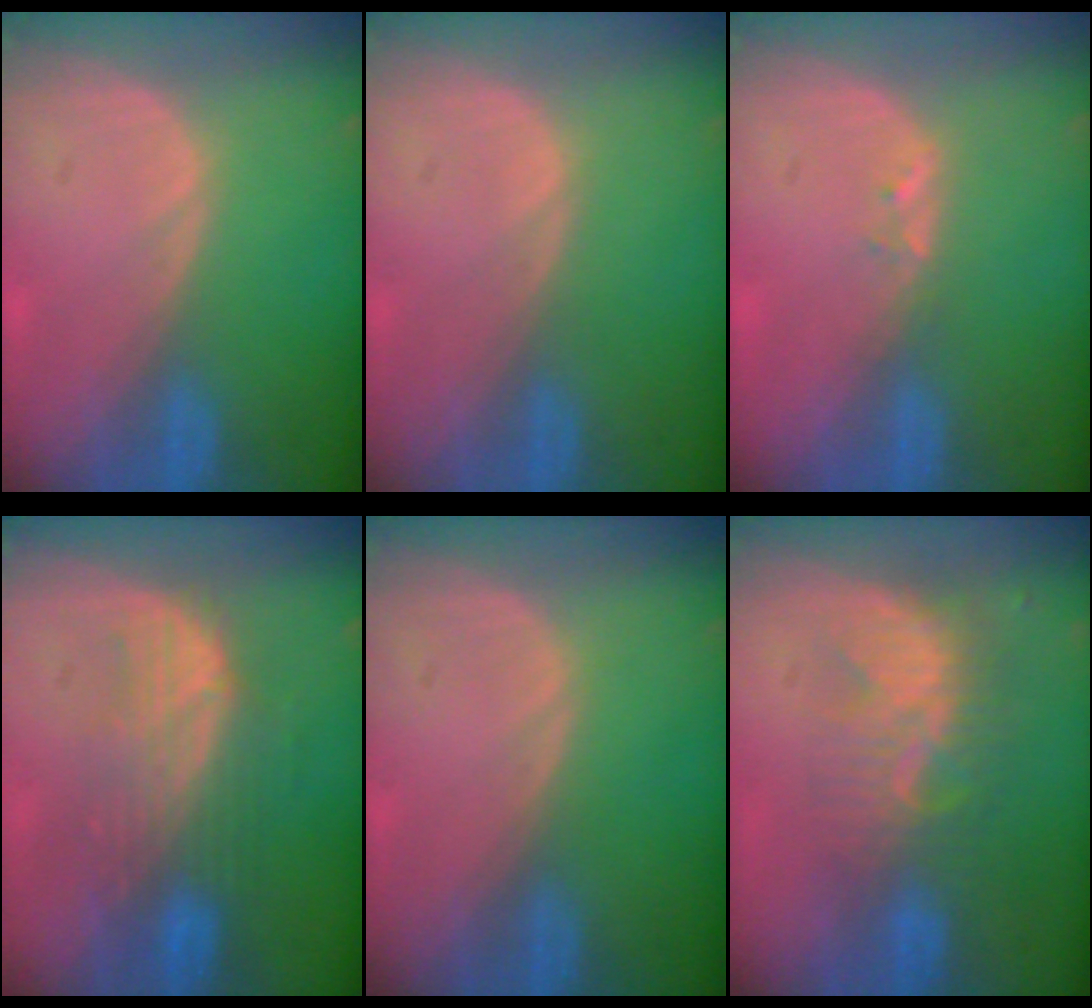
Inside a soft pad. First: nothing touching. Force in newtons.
{"total": 0.0}
{"total": 1.4, "press": 1.3, "slide": 0.7}
{"total": 7.3, "press": 7.3, "slide": 0.6}
{"total": 0.0}
{"total": 8.5, "press": 7.6, "slide": 3.8}